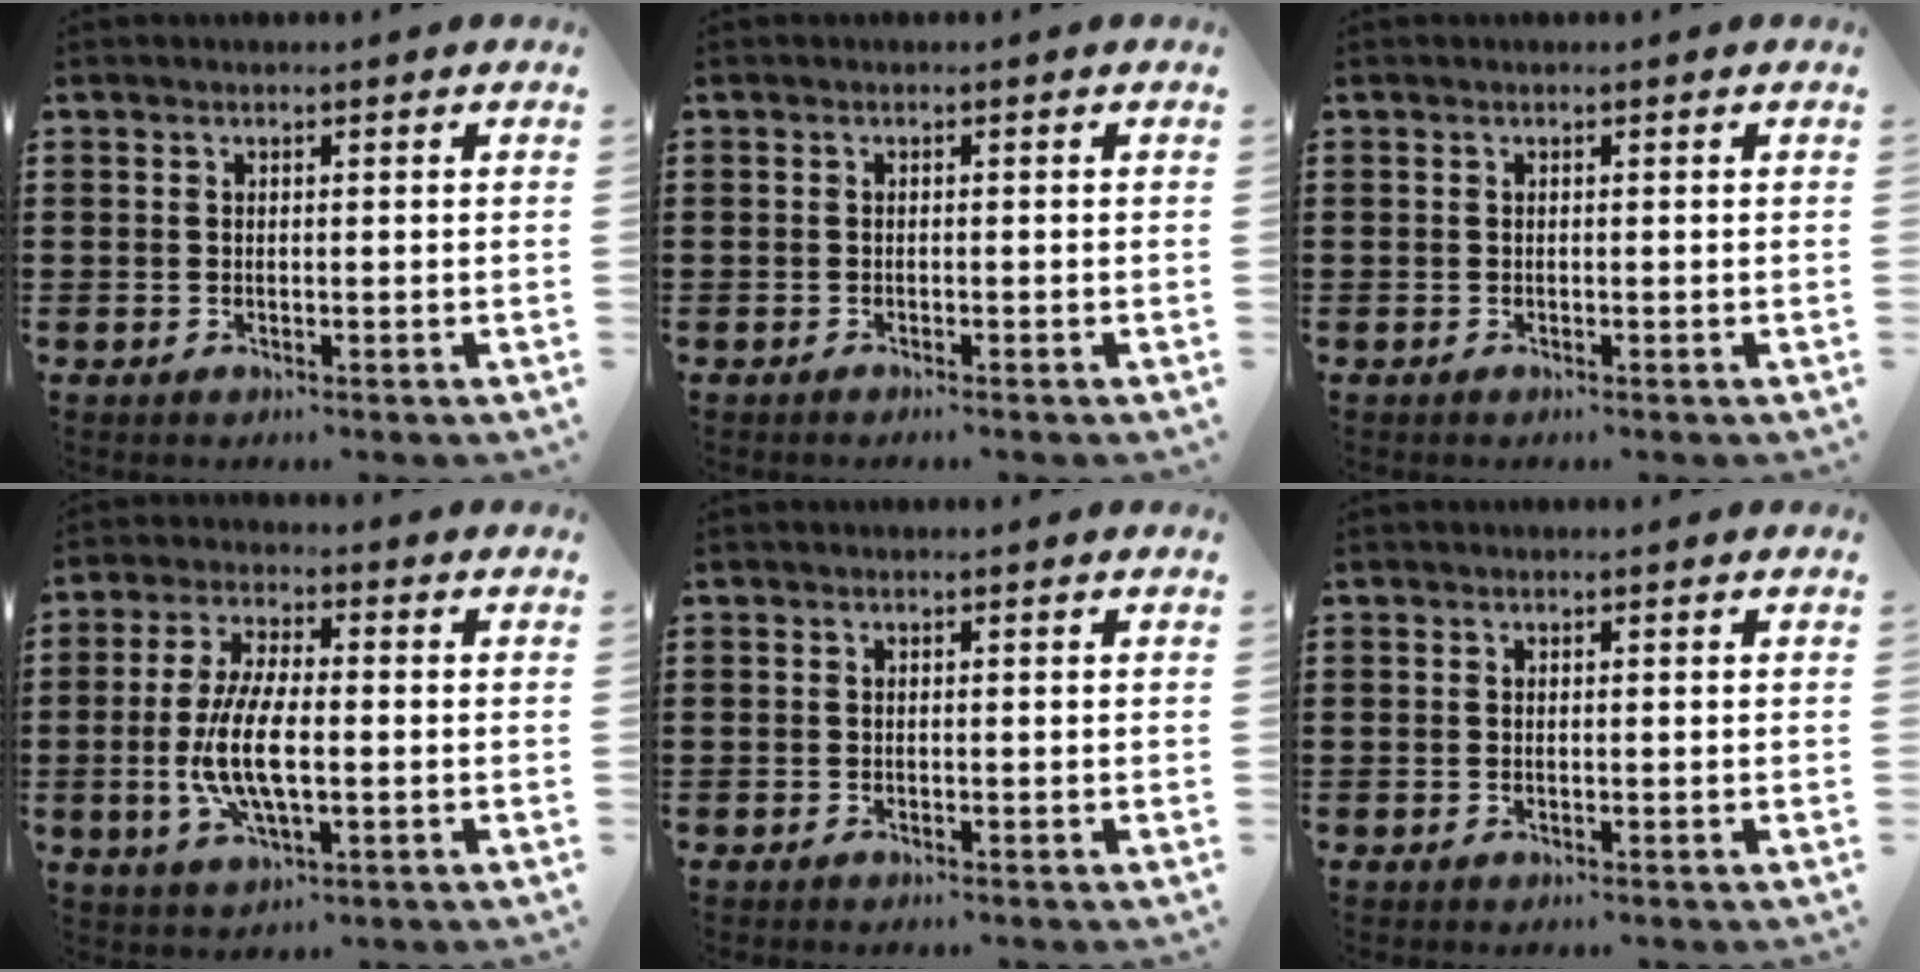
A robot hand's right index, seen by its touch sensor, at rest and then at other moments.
{"total": 0.7, "force": [-0.7, -0.2, 0.1], "torque": [-0.002, -0.004, -0.014]}
{"total": 0.0}
{"total": 9.8, "force": [-1.6, 3.6, 8.9], "torque": [-0.199, -0.013, -0.034]}
{"total": 0.6, "force": [-0.5, -0.1, 0.0], "torque": [0.000, -0.003, -0.011]}
{"total": 0.0}